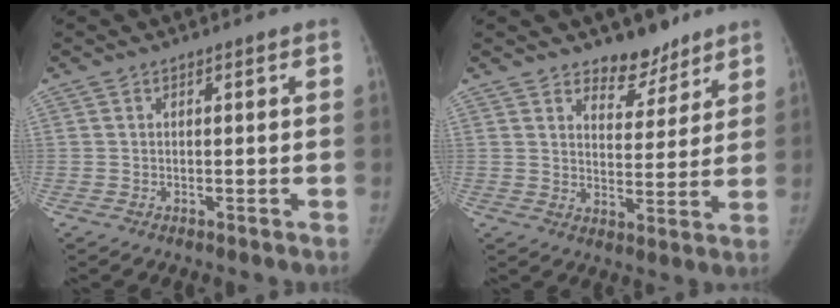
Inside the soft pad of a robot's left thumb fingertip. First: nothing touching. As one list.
[{"total": 7.7, "force": [6.1, 4.0, 2.3], "torque": [0.005, -0.042, 0.096]}]